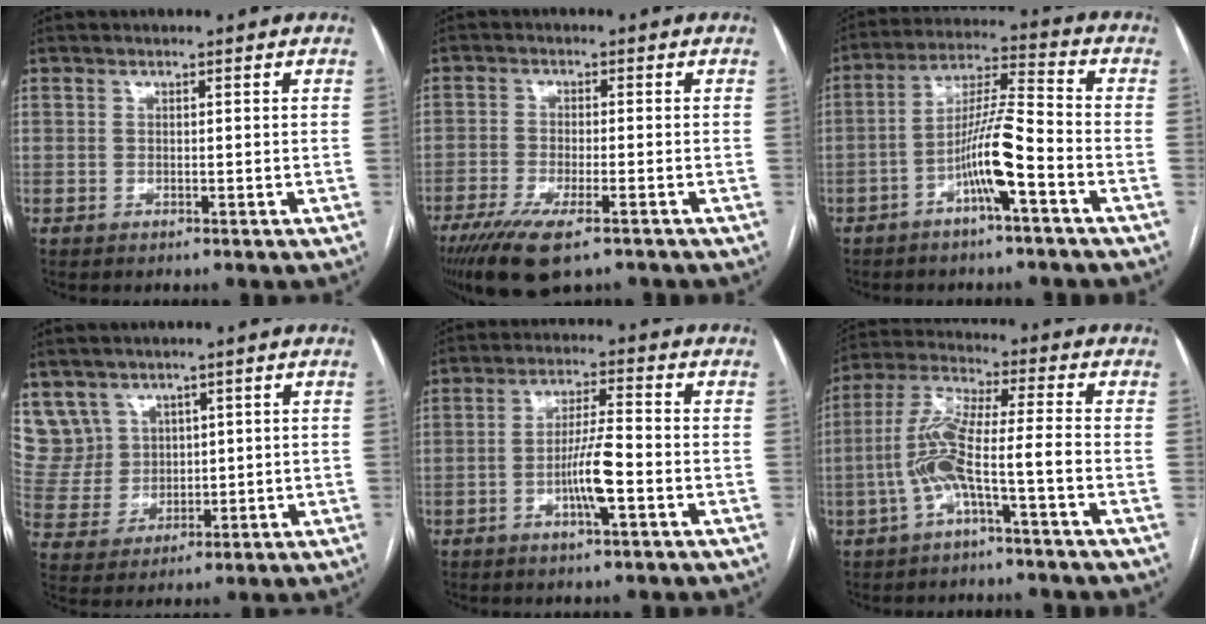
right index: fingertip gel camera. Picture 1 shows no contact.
{"total": 10.7, "force": [-7.4, 2.5, 7.3], "torque": [-0.124, -0.023, -0.120]}
{"total": 9.6, "force": [-4.1, 0.3, 8.6], "torque": [-0.166, 0.017, -0.075]}
{"total": 8.1, "force": [4.9, 6.4, 0.1], "torque": [-0.013, 0.025, 0.116]}
{"total": 6.6, "force": [-2.2, 0.3, 6.2], "torque": [-0.120, 0.001, -0.039]}
{"total": 8.9, "force": [-3.1, 0.3, 8.4], "torque": [-0.179, 0.023, -0.064]}